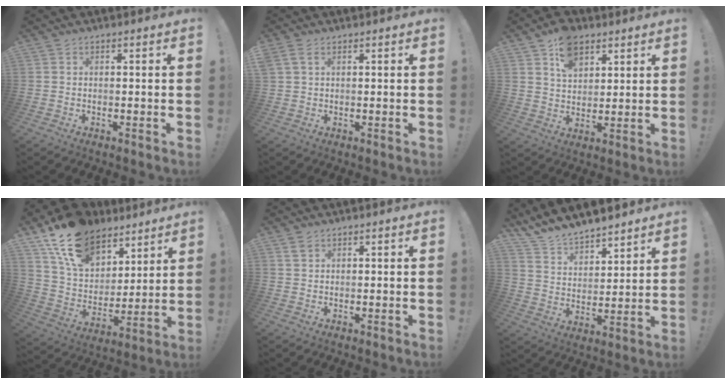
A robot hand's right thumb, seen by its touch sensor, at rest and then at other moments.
{"total": 3.3, "force": [1.4, 1.9, 2.2], "torque": [-0.049, 0.007, 0.029]}
{"total": 10.0, "force": [5.9, 6.4, 4.9], "torque": [-0.080, -0.020, 0.112]}
{"total": 19.6, "force": [13.2, 11.8, 8.5], "torque": [-0.147, -0.077, 0.248]}
{"total": 2.0, "force": [1.3, 1.1, 1.0], "torque": [-0.016, 0.000, 0.025]}
{"total": 9.4, "force": [8.9, 2.6, 1.5], "torque": [-0.050, -0.086, 0.166]}